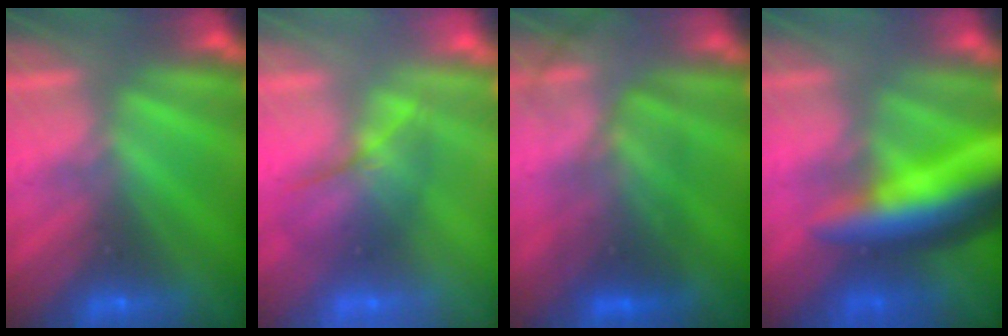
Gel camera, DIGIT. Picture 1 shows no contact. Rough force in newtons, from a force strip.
{"total": 2.3}
{"total": 2.9}
{"total": 8.0}